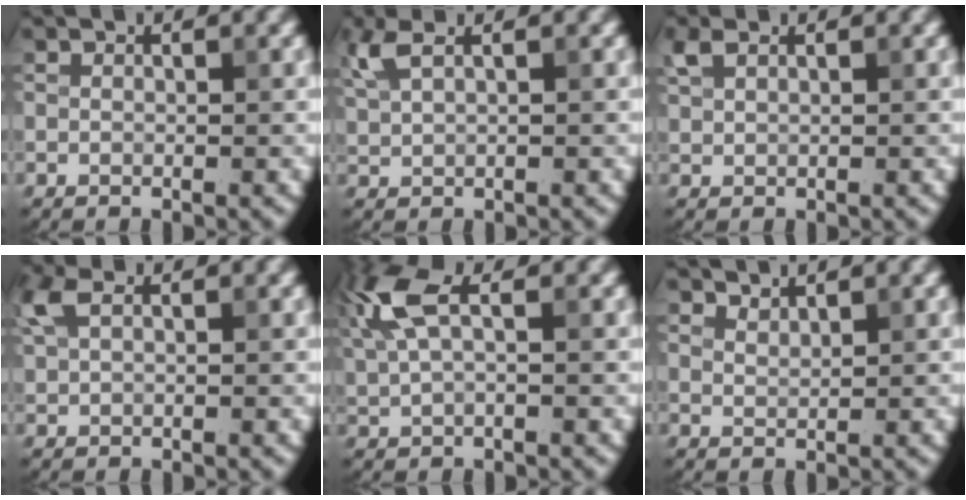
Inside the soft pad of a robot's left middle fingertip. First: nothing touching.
{"total": 2.8, "force": [1.6, 1.0, 2.0], "torque": [-0.053, 0.007, 0.038]}
{"total": 1.8, "force": [1.2, 0.8, 1.0], "torque": [-0.025, 0.006, 0.028]}
{"total": 2.6, "force": [1.3, 1.2, 1.8], "torque": [-0.048, 0.010, 0.027]}
{"total": 5.1, "force": [1.9, 2.1, 4.3], "torque": [-0.108, 0.014, 0.037]}
{"total": 1.3, "force": [1.3, 0.1, 0.2], "torque": [-0.002, -0.002, 0.027]}